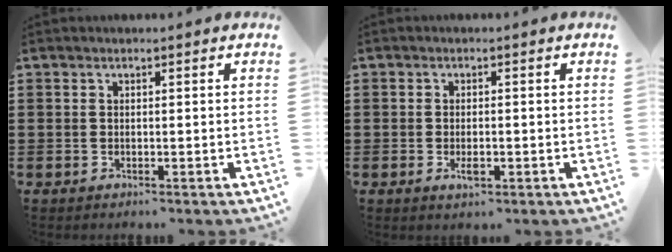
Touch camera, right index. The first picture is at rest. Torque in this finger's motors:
{"motor_torque": [1.02, 1.11, 0.05, 0.06]}